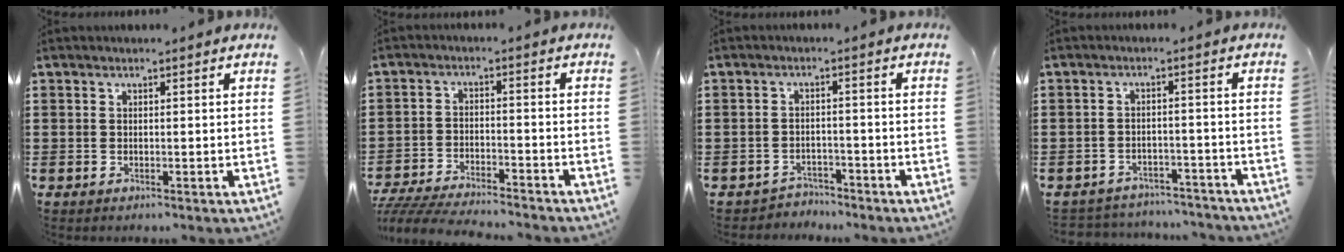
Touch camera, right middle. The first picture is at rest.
{"total": 5.6, "force": [-5.5, 0.4, 1.2], "torque": [-0.036, -0.004, -0.113]}
{"total": 2.6, "force": [-2.5, 0.6, -0.2], "torque": [-0.006, 0.001, -0.057]}
{"total": 3.4, "force": [-3.4, 0.5, -0.1], "torque": [-0.005, 0.001, -0.074]}